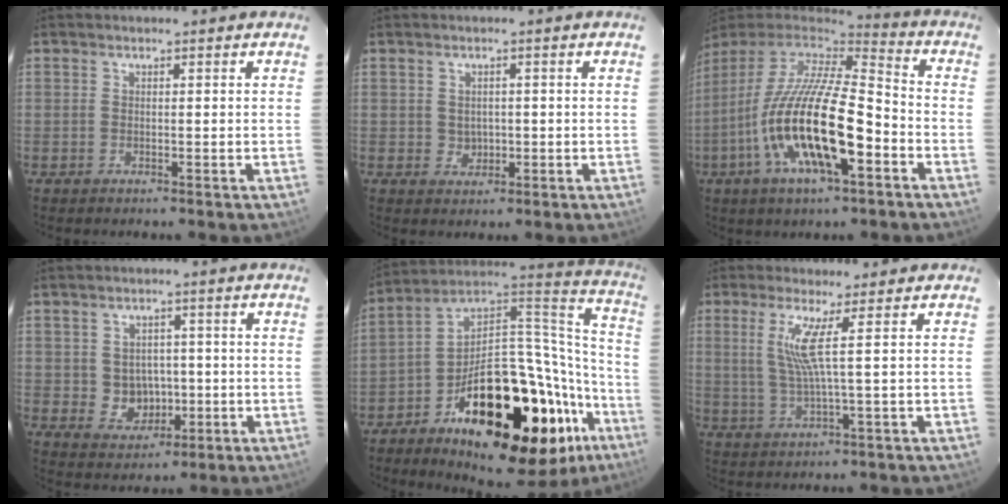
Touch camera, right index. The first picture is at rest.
{"total": 2.6, "force": [0.0, 2.4, 0.9], "torque": [-0.014, 0.005, 0.007]}
{"total": 22.1, "force": [-7.6, 6.7, 19.7], "torque": [-0.367, -0.034, -0.143]}
{"total": 6.0, "force": [-0.6, 5.6, 2.3], "torque": [-0.052, 0.011, 0.010]}
{"total": 36.7, "force": [-18.4, 16.6, 27.1], "torque": [-0.372, 0.056, -0.270]}
{"total": 5.5, "force": [1.6, -1.1, 5.2], "torque": [-0.097, -0.006, 0.036]}